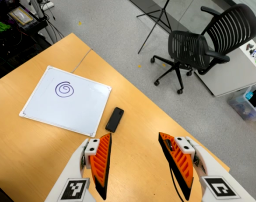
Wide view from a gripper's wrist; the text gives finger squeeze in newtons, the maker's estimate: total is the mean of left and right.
{"total": 0.0}